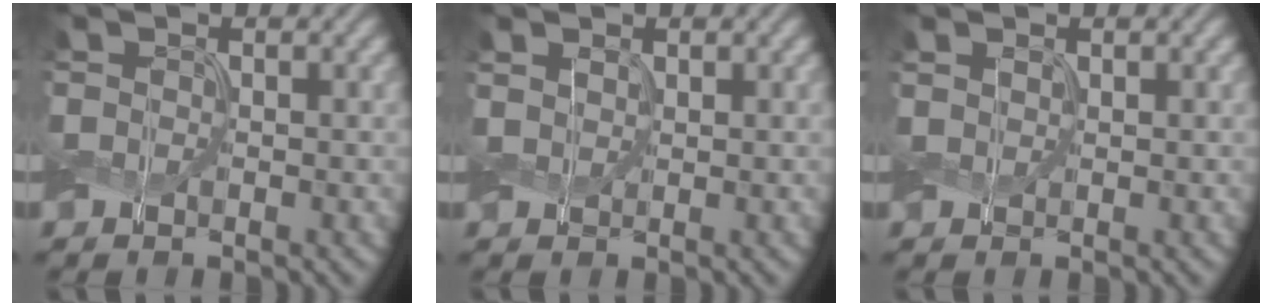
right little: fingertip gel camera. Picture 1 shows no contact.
{"total": 0.8, "force": [0.6, 0.5, 0.3], "torque": [-0.011, 0.000, 0.014]}
{"total": 0.5, "force": [0.4, 0.2, 0.2], "torque": [-0.006, 0.000, 0.010]}